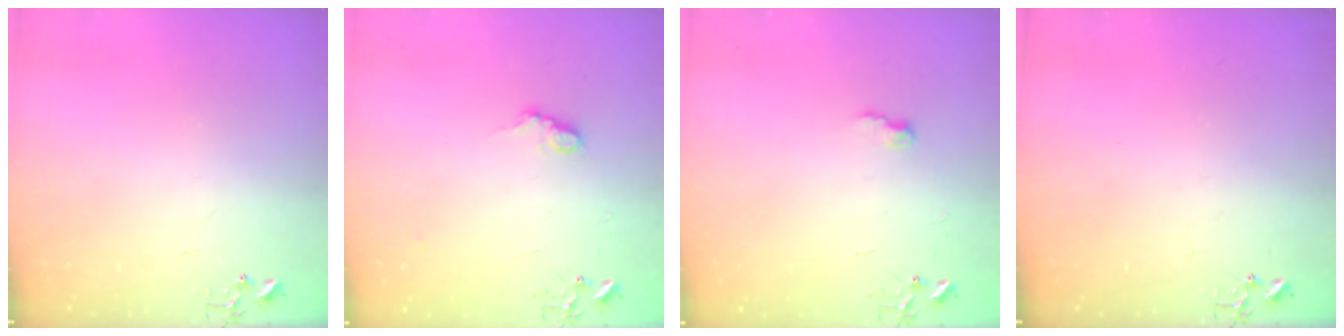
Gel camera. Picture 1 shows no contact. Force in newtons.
{"total": 7.6, "press": 7.6, "slide": 0.5}
{"total": 5.0, "press": 4.9, "slide": 0.7}
{"total": 0.0}